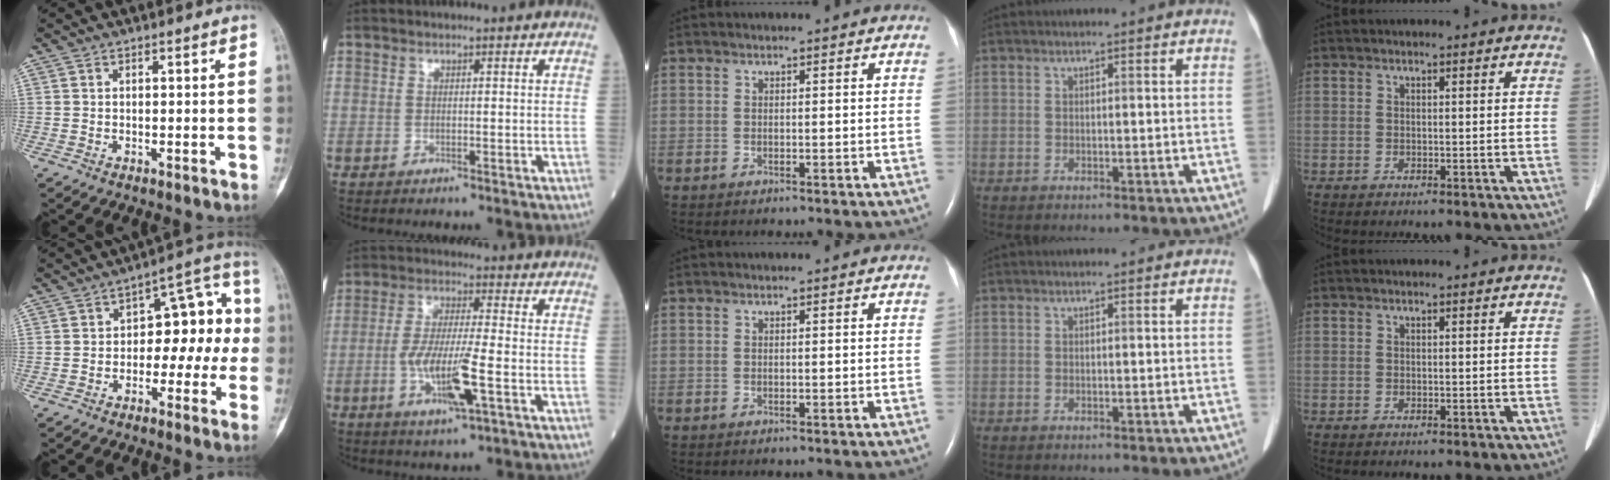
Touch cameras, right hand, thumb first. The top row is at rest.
{"thumb": {"total": 11.6, "force": [-1.3, 7.1, 9.1], "torque": [-0.076, 0.048, -0.027]}, "index": {"total": 9.4, "force": [-2.8, 0.8, 8.9], "torque": [-0.175, -0.008, -0.055]}}